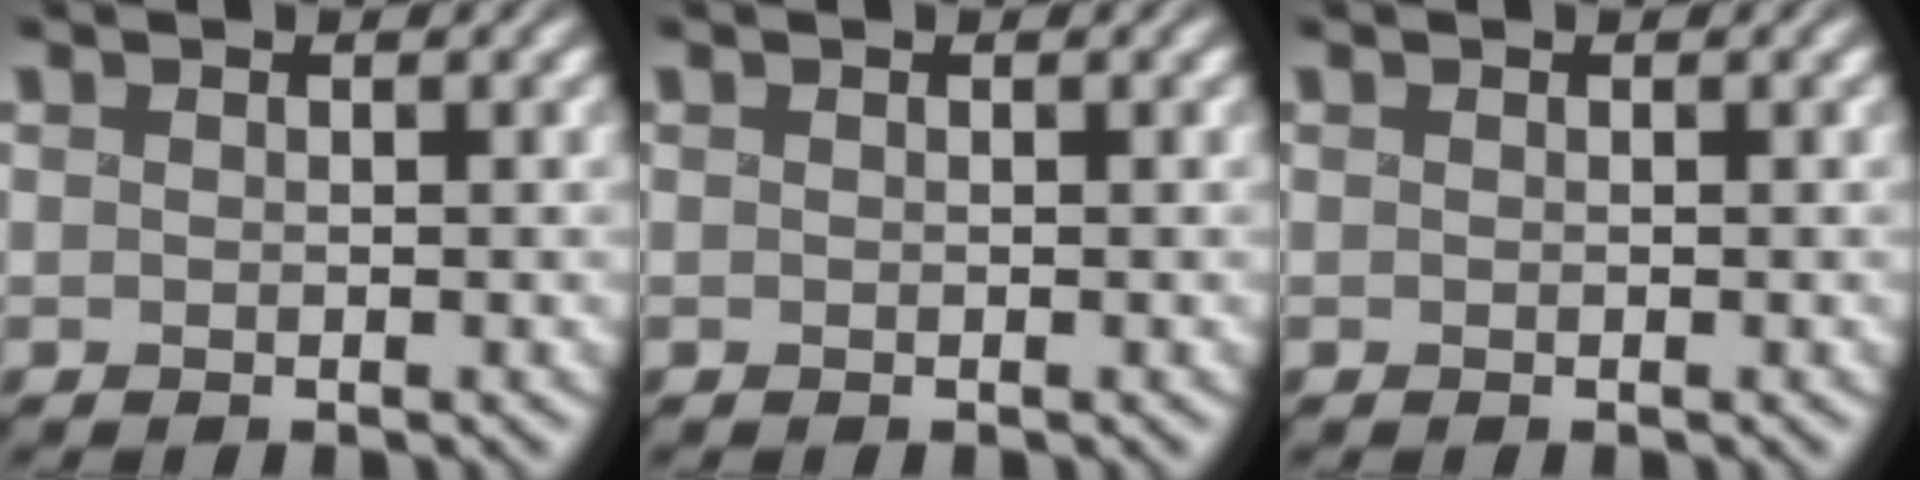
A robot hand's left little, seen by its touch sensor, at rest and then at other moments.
{"total": 0.0}
{"total": 0.0}